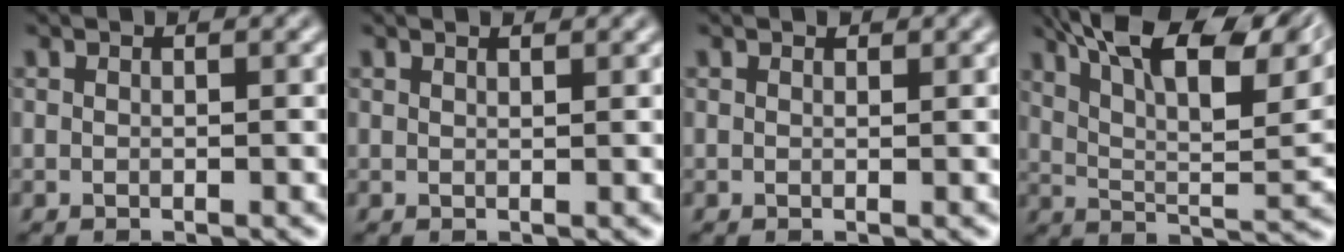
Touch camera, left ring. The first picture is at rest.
{"total": 1.4, "force": [1.0, 0.6, 0.7], "torque": [0.001, 0.015, -0.004]}
{"total": 0.8, "force": [0.7, 0.3, 0.3], "torque": [-0.003, 0.007, -0.002]}
{"total": 13.5, "force": [7.7, 4.4, 10.1], "torque": [-0.179, 0.041, 0.133]}